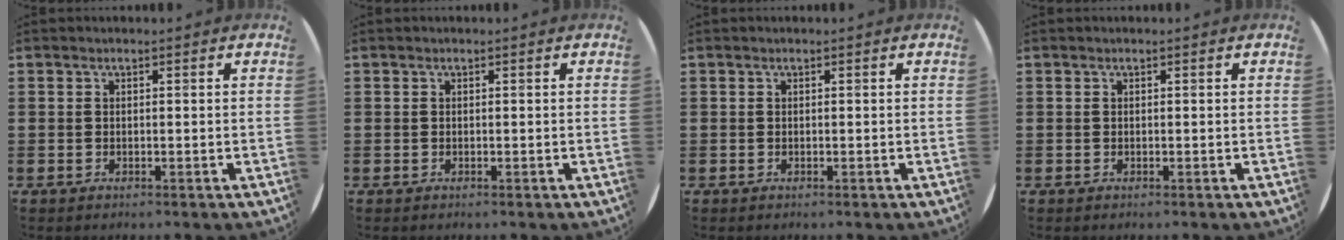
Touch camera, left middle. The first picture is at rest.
{"total": 0.0}
{"total": 0.0}
{"total": 0.0}